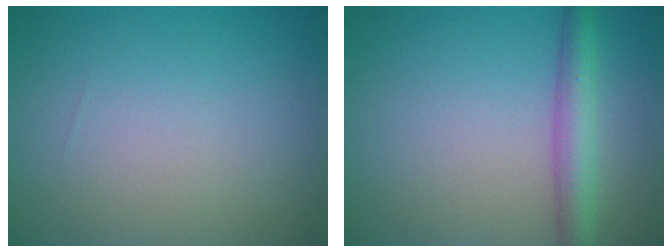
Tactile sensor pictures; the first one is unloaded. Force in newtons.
{"total": 3.8, "press": 3.8, "slide": 0.1}